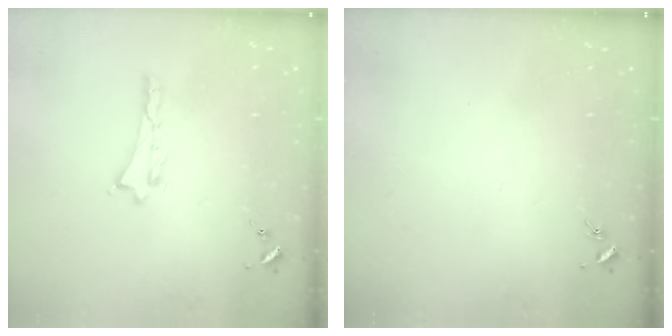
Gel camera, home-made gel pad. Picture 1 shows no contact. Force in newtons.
{"total": 0.0}